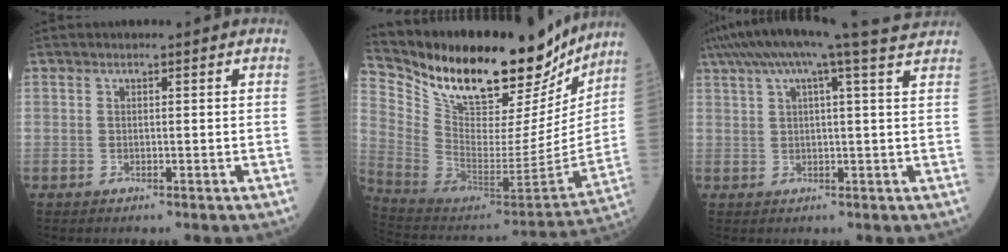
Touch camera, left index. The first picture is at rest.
{"total": 28.6, "force": [23.6, 7.7, 14.2], "torque": [-0.244, -0.027, 0.365]}
{"total": 16.3, "force": [14.0, -0.9, 8.4], "torque": [-0.148, 0.006, 0.184]}